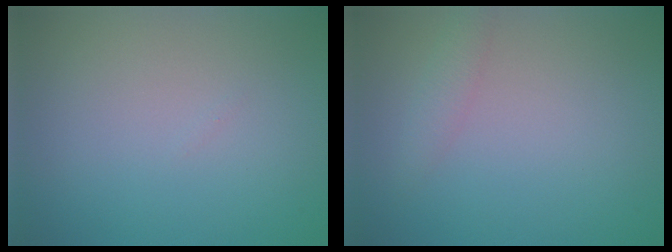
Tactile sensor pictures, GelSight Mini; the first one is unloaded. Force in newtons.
{"total": 1.3, "press": 1.3, "slide": 0.0}